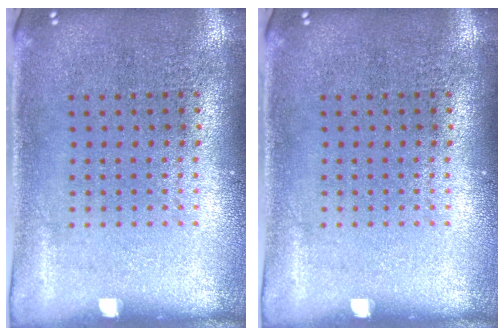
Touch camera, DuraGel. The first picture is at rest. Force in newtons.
{"total": 0.0}